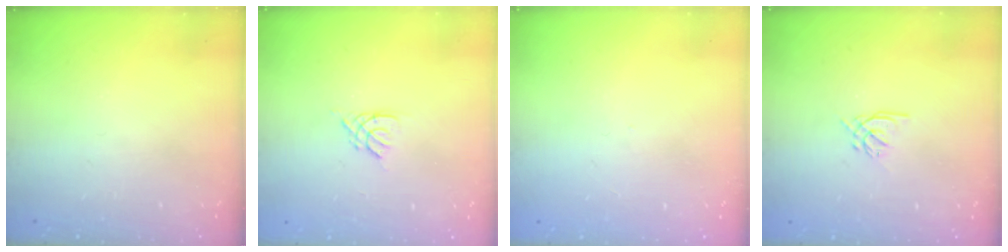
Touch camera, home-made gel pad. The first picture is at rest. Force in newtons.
{"total": 2.8, "press": 2.7, "slide": 0.5}
{"total": 0.0}
{"total": 1.2, "press": 1.1, "slide": 0.5}